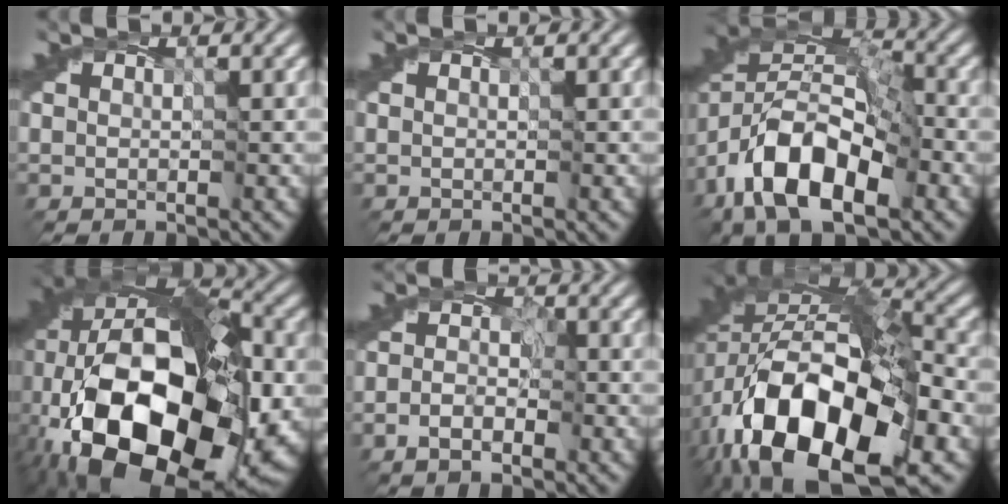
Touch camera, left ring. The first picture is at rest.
{"total": 0.0}
{"total": 12.7, "force": [-6.0, 6.5, 9.1], "torque": [-0.159, 0.011, -0.123]}
{"total": 22.6, "force": [-5.3, 12.3, 18.3], "torque": [-0.354, -0.014, -0.078]}
{"total": 2.7, "force": [-1.3, 1.4, 1.9], "torque": [-0.023, -0.001, -0.025]}
{"total": 19.0, "force": [-6.3, 11.2, 14.1], "torque": [-0.278, -0.030, -0.089]}